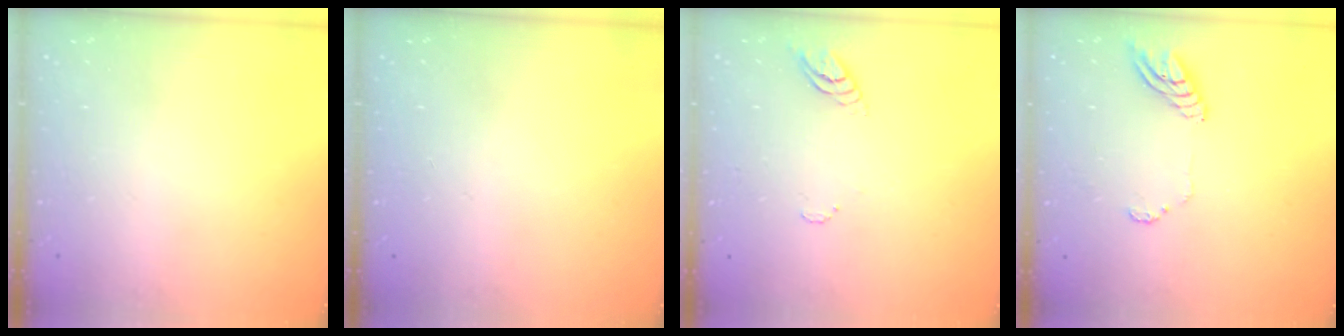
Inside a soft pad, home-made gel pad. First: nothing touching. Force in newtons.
{"total": 0.0}
{"total": 4.9, "press": 4.9, "slide": 0.4}
{"total": 7.7, "press": 7.7, "slide": 0.8}